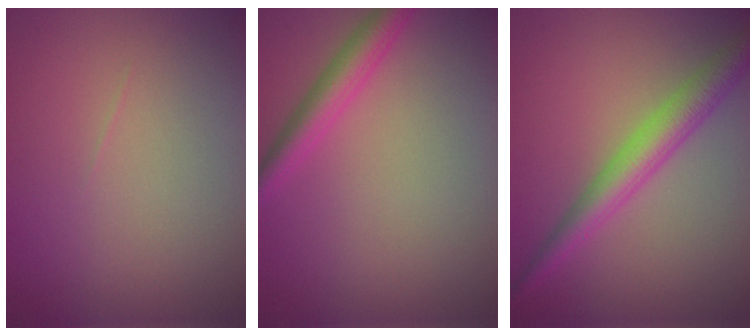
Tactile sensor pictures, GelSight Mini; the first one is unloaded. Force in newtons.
{"total": 3.0, "press": 2.9, "slide": 0.2}
{"total": 3.9, "press": 3.9, "slide": 0.1}